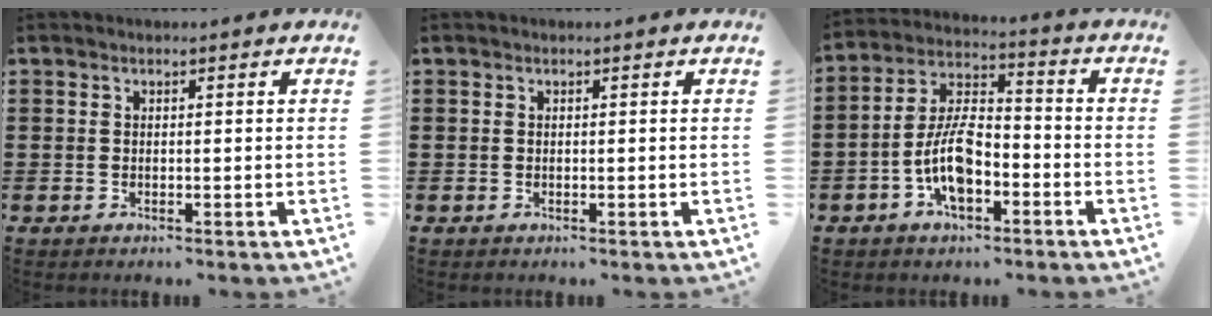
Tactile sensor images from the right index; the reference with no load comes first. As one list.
[{"total": 0.0}, {"total": 8.8, "force": [-3.4, 4.1, 7.0], "torque": [-0.157, 0.004, -0.067]}]